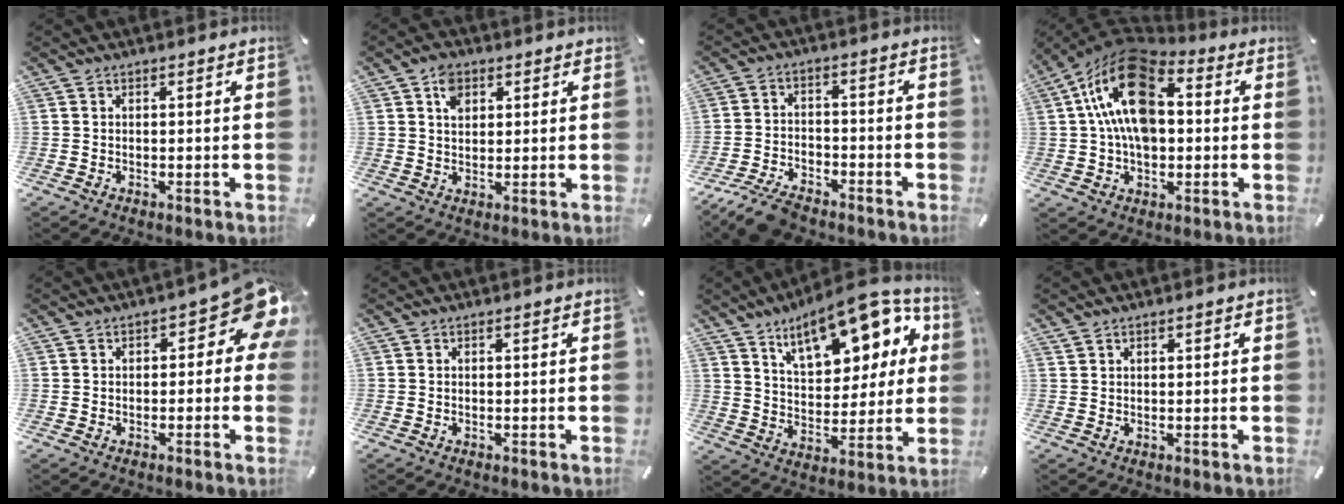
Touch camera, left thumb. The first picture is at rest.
{"total": 5.0, "force": [2.3, 3.8, 2.3], "torque": [-0.030, -0.001, 0.037]}
{"total": 7.8, "force": [-6.6, 2.8, 3.1], "torque": [-0.062, 0.030, -0.125]}
{"total": 18.6, "force": [3.9, 12.0, 13.7], "torque": [-0.270, -0.004, 0.065]}
{"total": 10.9, "force": [4.1, 4.6, 9.0], "torque": [-0.106, -0.034, 0.071]}
{"total": 0.0}
{"total": 19.1, "force": [11.3, 9.4, 12.2], "torque": [-0.179, -0.058, 0.188]}
{"total": 0.7, "force": [0.5, 0.4, 0.1], "torque": [-0.002, 0.000, 0.010]}